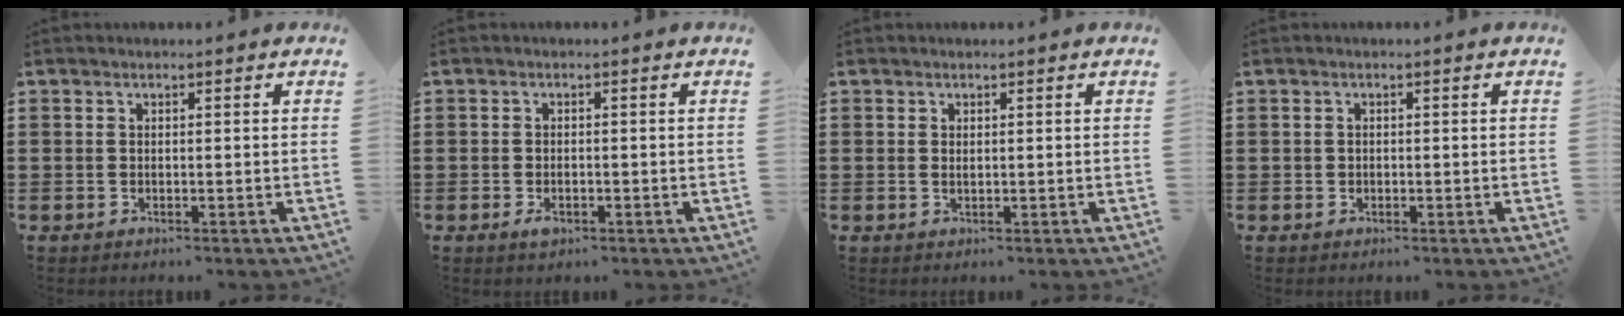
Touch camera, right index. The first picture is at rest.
{"total": 1.7, "force": [-0.7, 0.9, 1.3], "torque": [-0.026, 0.000, -0.013]}
{"total": 0.7, "force": [0.2, 0.3, 0.6], "torque": [-0.013, 0.002, 0.003]}
{"total": 0.6, "force": [0.0, 0.6, 0.2], "torque": [-0.005, 0.004, -0.002]}